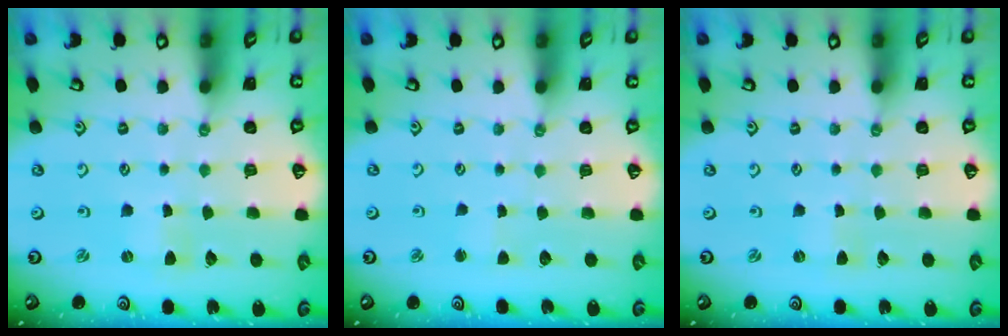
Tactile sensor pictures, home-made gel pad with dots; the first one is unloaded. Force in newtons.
{"total": 1.3, "press": 1.3, "slide": 0.2}
{"total": 0.0}